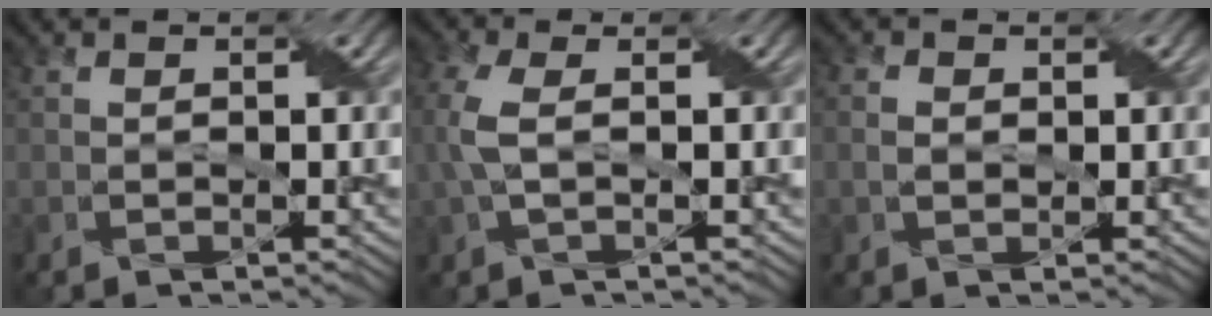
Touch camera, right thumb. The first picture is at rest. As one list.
[{"total": 4.1, "force": [0.4, 1.8, 3.7], "torque": [-0.107, 0.010, 0.006]}, {"total": 2.0, "force": [0.2, 1.6, 1.3], "torque": [-0.032, 0.001, 0.005]}]